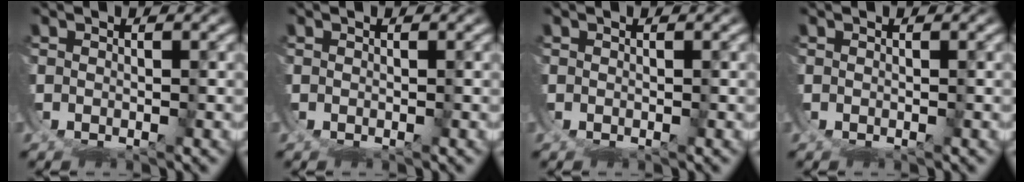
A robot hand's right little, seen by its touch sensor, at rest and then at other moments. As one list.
[{"total": 0.0}, {"total": 0.0}, {"total": 0.0}]